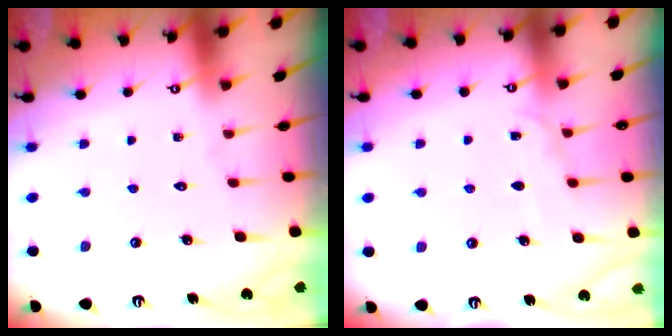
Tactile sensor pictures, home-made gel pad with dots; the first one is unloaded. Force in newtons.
{"total": 5.9, "press": 5.8, "slide": 0.7}